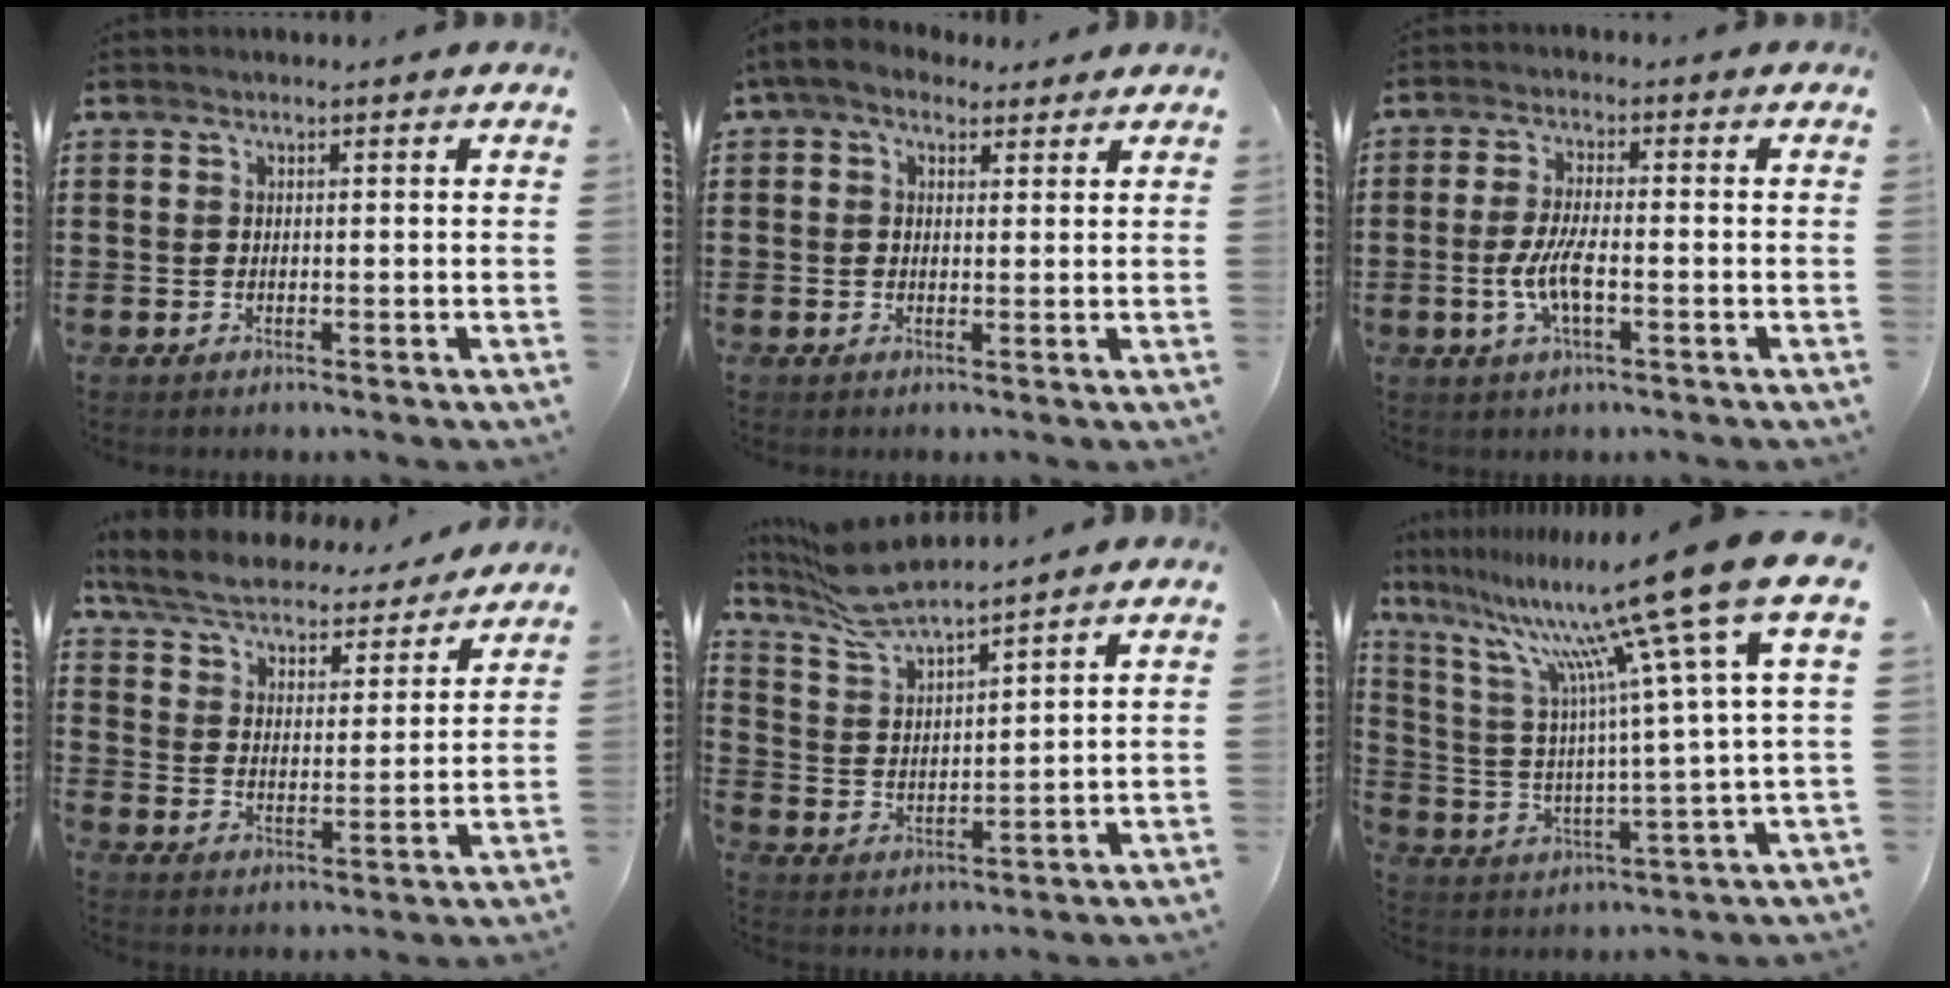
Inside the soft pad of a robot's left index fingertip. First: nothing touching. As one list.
[{"total": 3.1, "force": [2.0, 1.9, 1.5], "torque": [-0.038, 0.005, 0.036]}, {"total": 5.8, "force": [-1.6, 1.6, 5.3], "torque": [-0.126, -0.008, -0.037]}, {"total": 6.1, "force": [5.8, 0.8, 1.8], "torque": [-0.062, -0.037, 0.099]}, {"total": 7.3, "force": [6.8, 0.8, 2.6], "torque": [-0.079, -0.025, 0.122]}, {"total": 18.0, "force": [12.6, 0.3, 12.9], "torque": [-0.260, -0.079, 0.197]}]